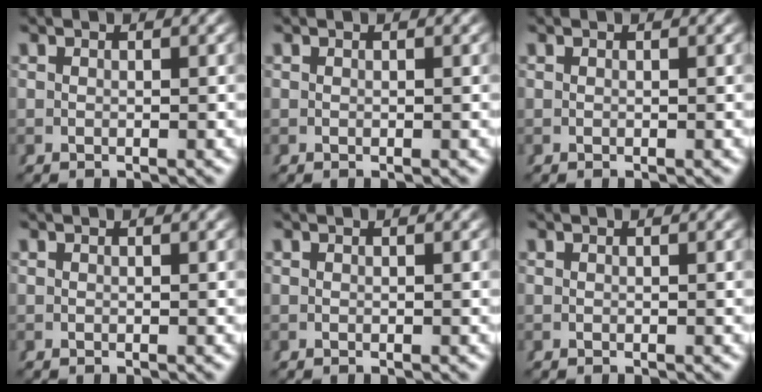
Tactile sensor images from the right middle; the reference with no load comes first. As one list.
[{"total": 0.0}, {"total": 0.0}, {"total": 0.0}, {"total": 0.0}, {"total": 0.0}]